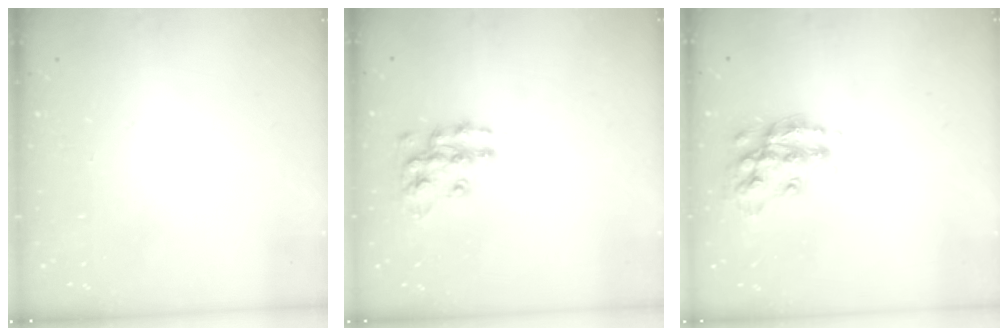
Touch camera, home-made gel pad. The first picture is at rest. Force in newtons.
{"total": 11.7, "press": 11.6, "slide": 0.8}
{"total": 15.6, "press": 15.6, "slide": 0.9}